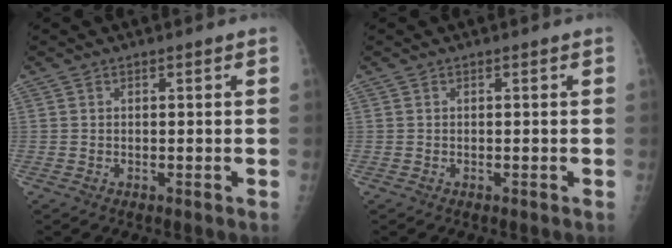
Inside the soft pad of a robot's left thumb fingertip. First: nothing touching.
{"total": 0.0}